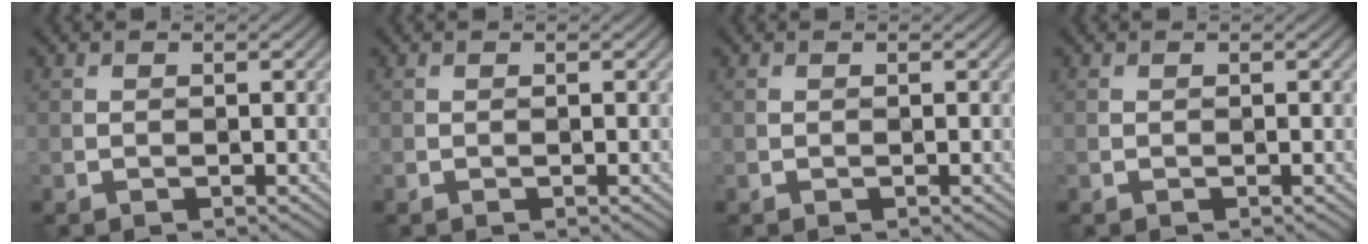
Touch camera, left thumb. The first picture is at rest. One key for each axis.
{"total": 0.0}
{"total": 0.0}
{"total": 0.0}